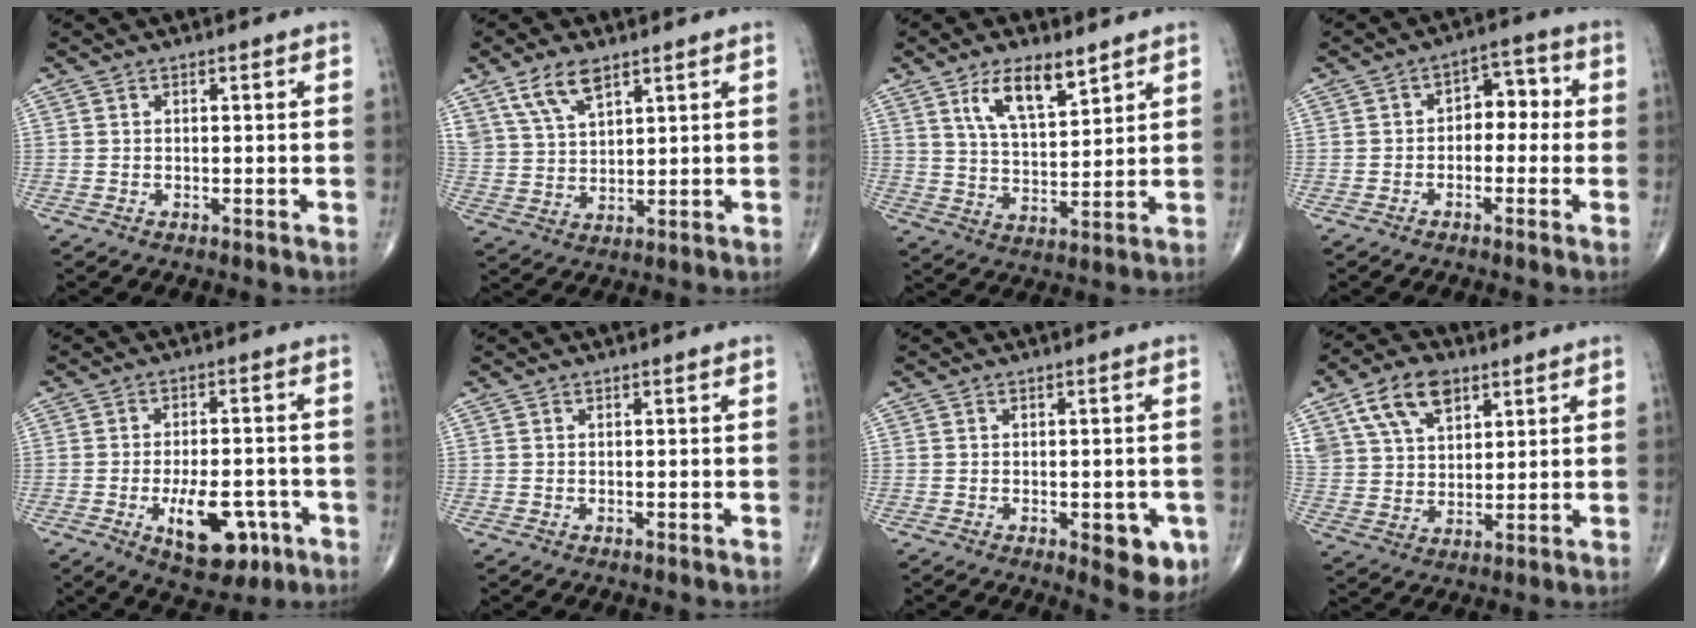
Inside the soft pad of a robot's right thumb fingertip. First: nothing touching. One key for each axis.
{"total": 7.7, "fx": 5.0, "fy": 3.3, "fz": 4.8, "tx": -0.086, "ty": -0.018, "tz": 0.104}
{"total": 10.2, "fx": 6.0, "fy": 4.0, "fz": 7.2, "tx": -0.115, "ty": -0.034, "tz": 0.116}
{"total": 6.0, "fx": -0.3, "fy": 4.1, "fz": 4.3, "tx": -0.028, "ty": 0.030, "tz": -0.017}
{"total": 11.3, "fx": -4.4, "fy": 5.6, "fz": 8.8, "tx": -0.114, "ty": 0.014, "tz": -0.057}
{"total": 0.0}
{"total": 6.8, "fx": -2.3, "fy": 3.0, "fz": 5.7, "tx": -0.047, "ty": -0.003, "tz": -0.022}
{"total": 12.2, "fx": 6.4, "fy": 7.3, "fz": 7.3, "tx": -0.116, "ty": -0.015, "tz": 0.123}